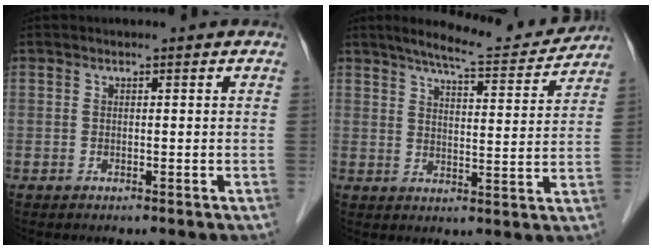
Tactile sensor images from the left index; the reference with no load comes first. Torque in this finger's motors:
{"motor_torque": [0.31, -0.54, 0.07, 0.03]}